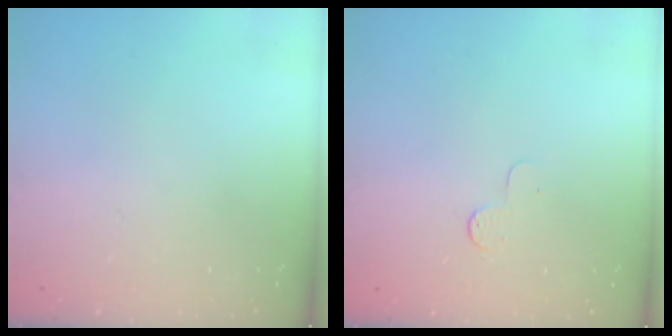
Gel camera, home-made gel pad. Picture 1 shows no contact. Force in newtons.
{"total": 4.1, "press": 4.0, "slide": 0.4}